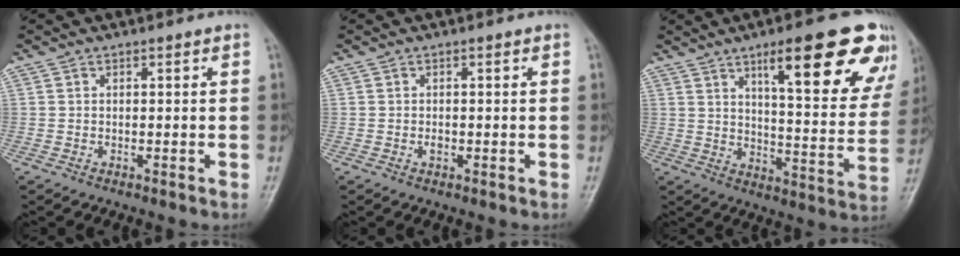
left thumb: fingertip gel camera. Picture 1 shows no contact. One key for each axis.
{"total": 0.9, "fx": -0.2, "fy": 0.6, "fz": 0.6, "tx": -0.008, "ty": 0.000, "tz": -0.005}
{"total": 22.1, "fx": 12.0, "fy": 5.8, "fz": 17.6, "tx": -0.200, "ty": -0.040, "tz": 0.171}